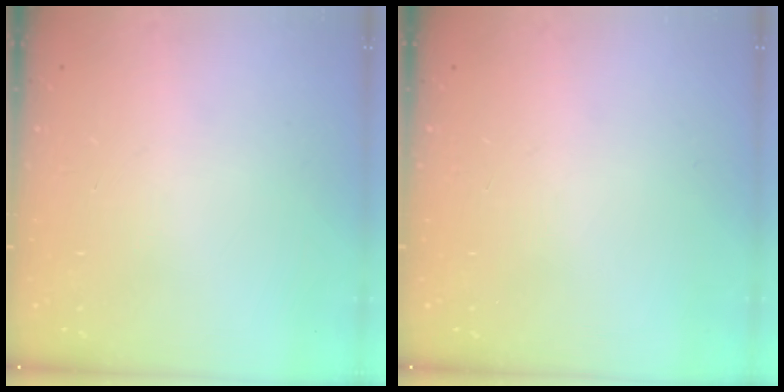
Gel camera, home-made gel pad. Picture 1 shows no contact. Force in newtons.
{"total": 0.0}